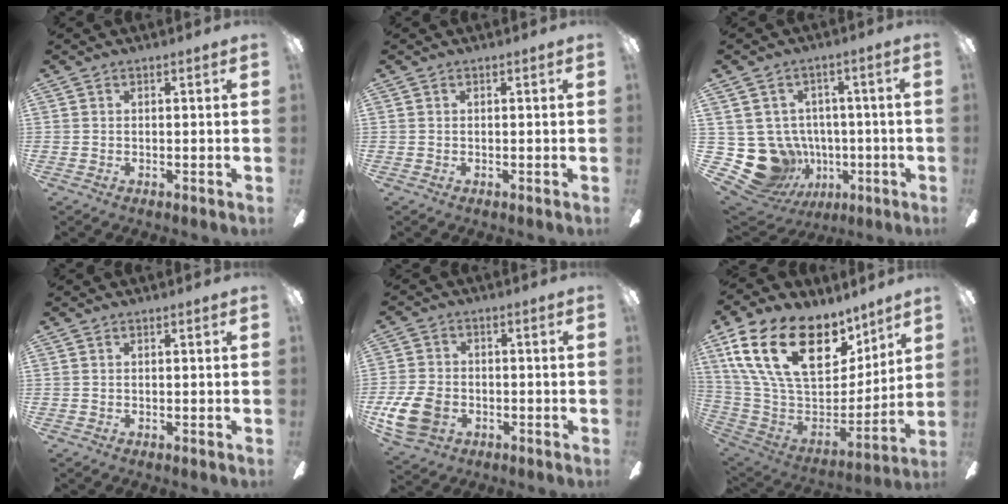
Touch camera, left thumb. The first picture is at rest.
{"total": 0.0}
{"total": 14.0, "force": [-3.4, 12.6, 5.2], "torque": [-0.143, 0.008, -0.038]}
{"total": 0.0}
{"total": 10.1, "force": [-3.4, 7.1, 6.3], "torque": [-0.149, 0.010, -0.060]}
{"total": 25.9, "force": [13.2, 14.5, 17.0], "torque": [-0.320, -0.072, 0.240]}